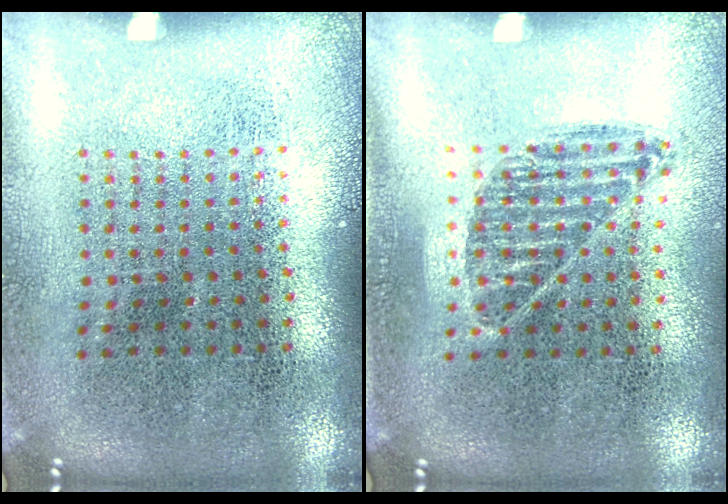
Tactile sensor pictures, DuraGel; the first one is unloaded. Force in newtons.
{"total": 0.9, "press": 0.8, "slide": 0.4}